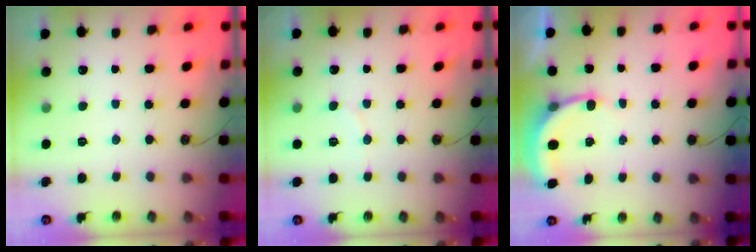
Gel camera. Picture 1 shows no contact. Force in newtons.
{"total": 5.0, "press": 5.0, "slide": 0.4}
{"total": 5.1, "press": 5.0, "slide": 0.8}